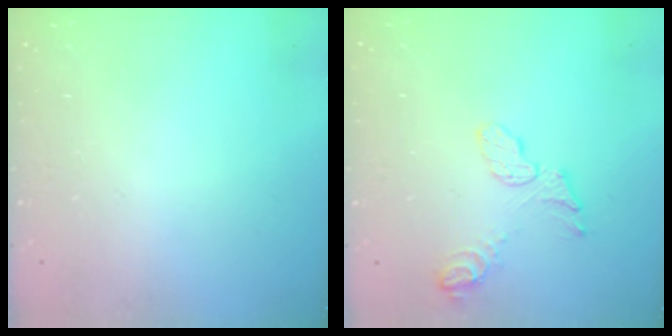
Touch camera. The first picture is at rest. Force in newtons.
{"total": 7.8, "press": 7.7, "slide": 0.3}